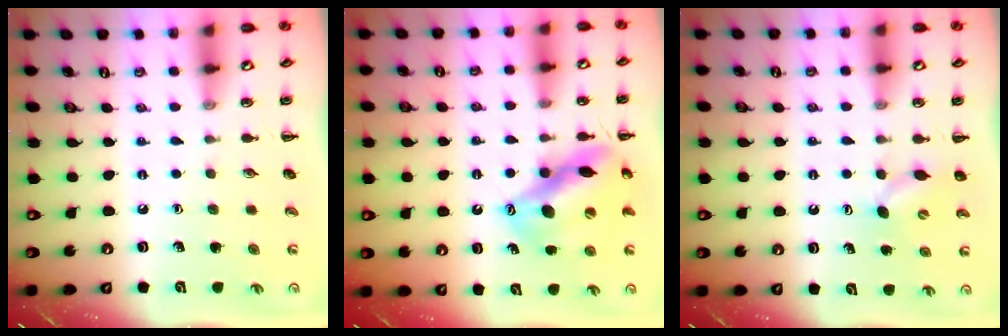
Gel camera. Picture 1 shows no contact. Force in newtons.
{"total": 14.5, "press": 13.9, "slide": 4.3}
{"total": 5.1, "press": 4.9, "slide": 1.4}